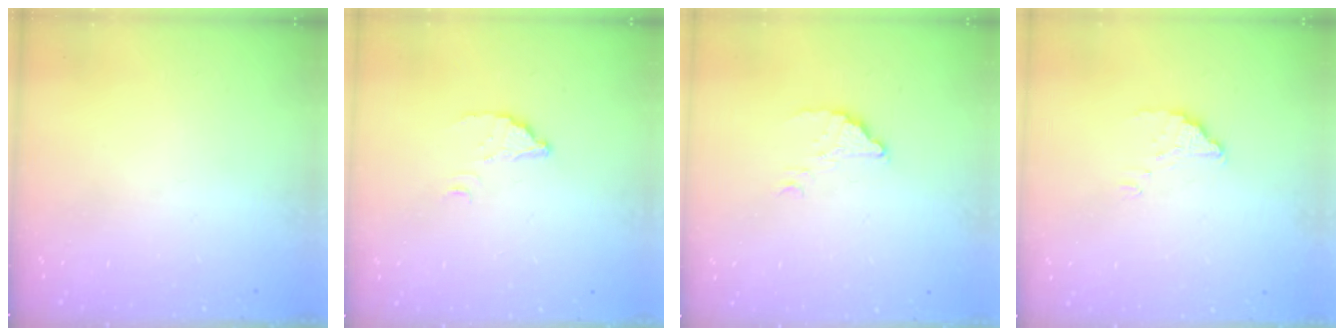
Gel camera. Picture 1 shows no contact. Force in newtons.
{"total": 2.8, "press": 2.7, "slide": 0.2}
{"total": 2.2, "press": 2.2, "slide": 0.0}
{"total": 2.0, "press": 2.0, "slide": 0.1}